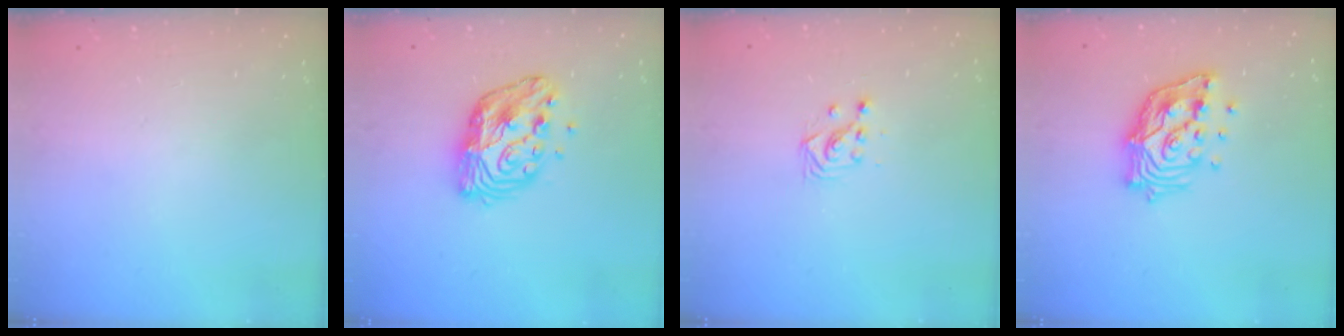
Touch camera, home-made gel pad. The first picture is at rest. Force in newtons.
{"total": 12.7, "press": 12.6, "slide": 1.0}
{"total": 2.9, "press": 2.9, "slide": 0.2}
{"total": 14.8, "press": 14.7, "slide": 1.9}